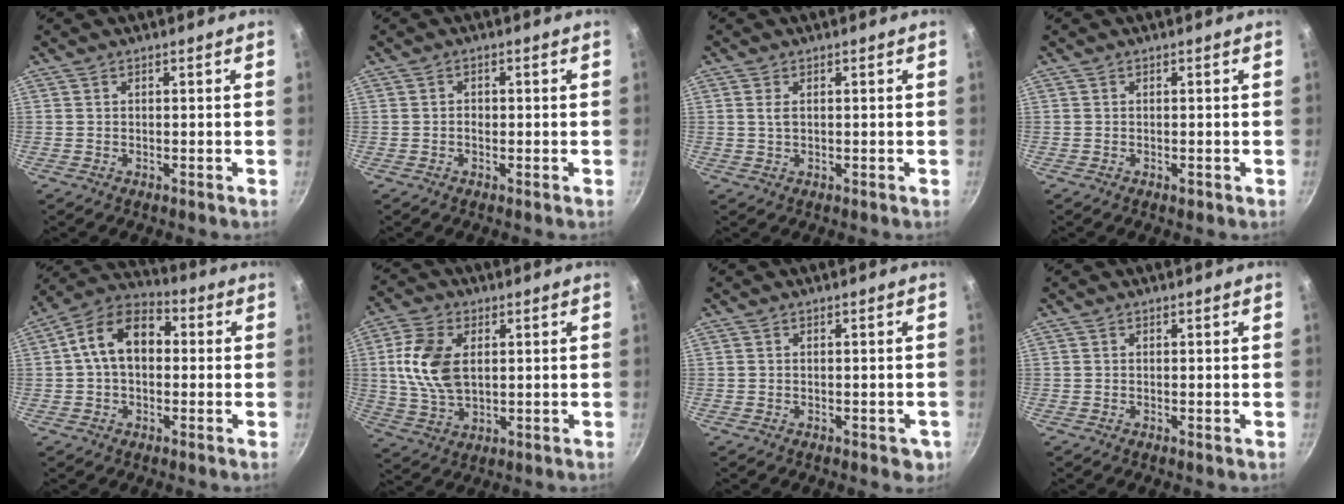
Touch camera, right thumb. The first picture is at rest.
{"total": 1.3, "force": [-0.2, 1.0, 0.8], "torque": [-0.012, 0.004, -0.004]}
{"total": 1.8, "force": [0.5, 1.0, 1.4], "torque": [-0.026, -0.001, 0.009]}
{"total": 0.8, "force": [-0.4, 0.3, 0.6], "torque": [-0.010, 0.001, -0.006]}
{"total": 12.4, "force": [1.2, 8.5, 9.0], "torque": [-0.119, 0.035, 0.001]}
{"total": 12.0, "force": [2.1, 7.4, 9.2], "torque": [-0.171, -0.005, 0.041]}
{"total": 2.8, "force": [-1.0, 1.7, 2.0], "torque": [-0.012, 0.005, -0.008]}
{"total": 0.0}